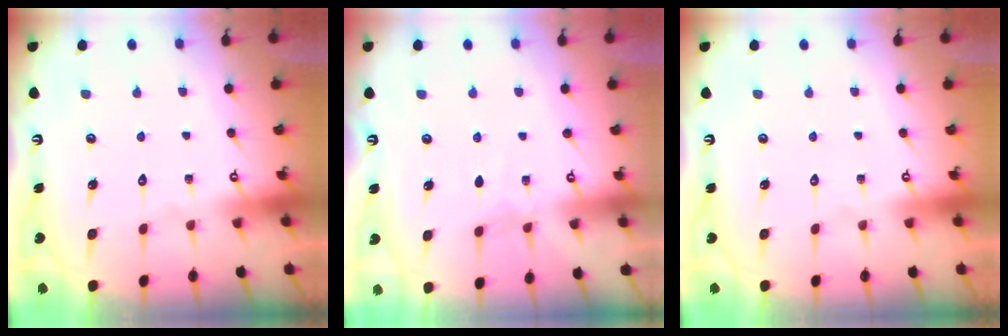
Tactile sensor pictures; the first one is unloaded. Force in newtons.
{"total": 2.5, "press": 2.5, "slide": 0.3}
{"total": 0.0}